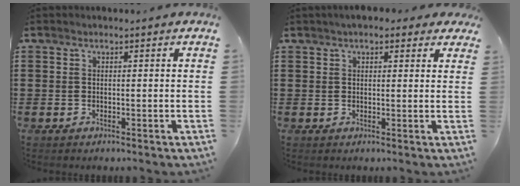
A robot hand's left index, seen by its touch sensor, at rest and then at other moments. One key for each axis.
{"total": 2.8, "fx": 2.1, "fy": 1.2, "fz": 1.3, "tx": -0.033, "ty": 0.006, "tz": 0.037}